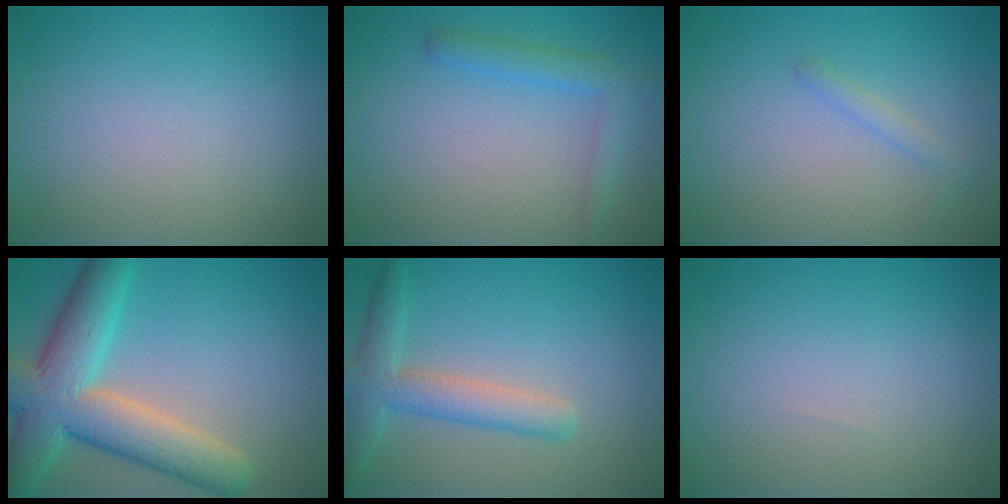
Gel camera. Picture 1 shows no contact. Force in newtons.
{"total": 2.6, "press": 2.6, "slide": 0.1}
{"total": 1.1, "press": 1.1, "slide": 0.0}
{"total": 9.5, "press": 9.5, "slide": 0.7}
{"total": 3.9, "press": 3.9, "slide": 0.2}
{"total": 0.0}